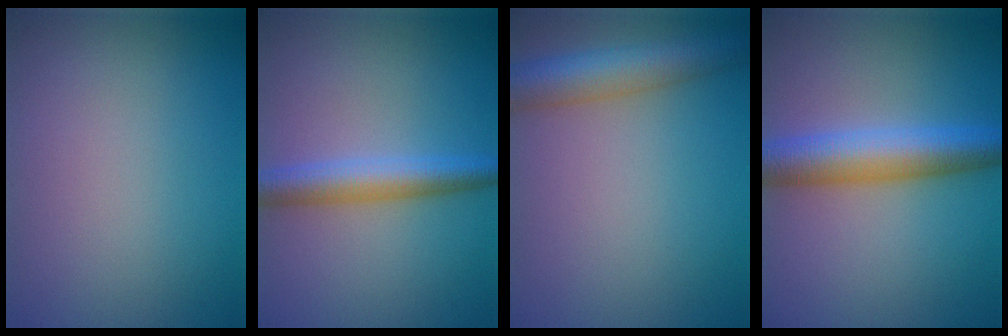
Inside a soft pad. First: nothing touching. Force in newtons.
{"total": 4.0, "press": 4.0, "slide": 0.1}
{"total": 5.7, "press": 5.7, "slide": 0.2}
{"total": 6.3, "press": 6.3, "slide": 0.1}